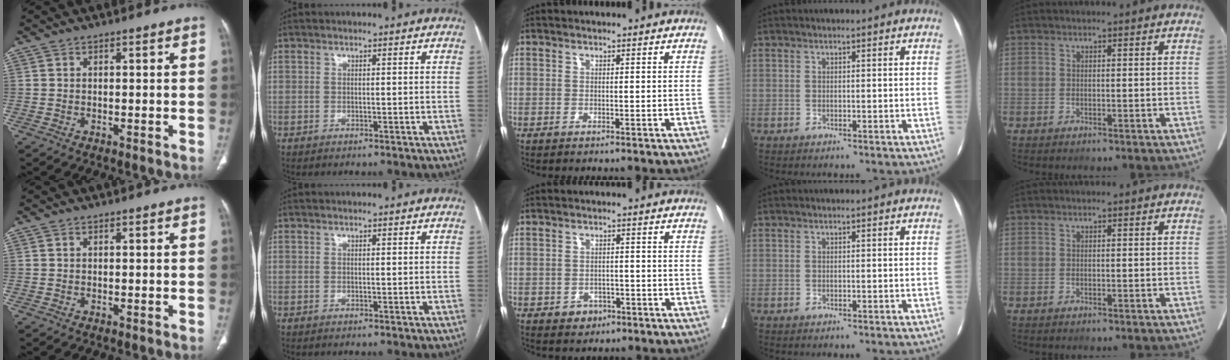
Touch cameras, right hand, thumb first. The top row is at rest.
{"middle": {"total": 2.6, "force": [-1.5, 2.0, 0.7], "torque": [-0.004, 0.008, -0.017]}}